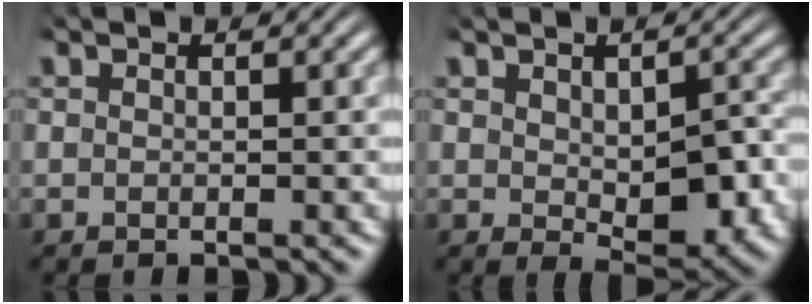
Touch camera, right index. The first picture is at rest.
{"total": 4.0, "force": [-0.4, 1.9, 3.5], "torque": [-0.051, -0.022, 0.003]}